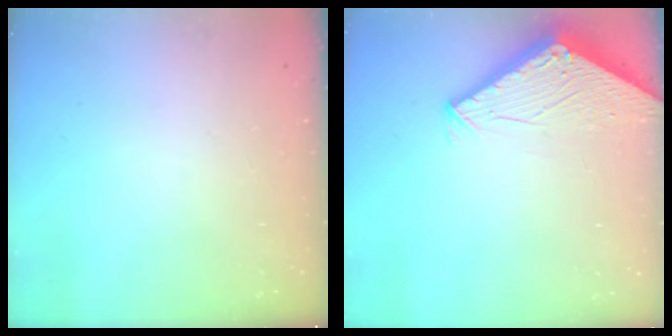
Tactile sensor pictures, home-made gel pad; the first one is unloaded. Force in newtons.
{"total": 2.9, "press": 2.9, "slide": 0.2}